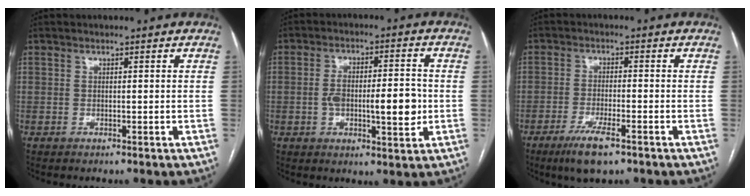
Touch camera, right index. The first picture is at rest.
{"total": 10.0, "force": [-1.2, 3.1, 9.4], "torque": [-0.158, 0.008, -0.016]}
{"total": 6.6, "force": [-4.2, 1.2, 5.0], "torque": [-0.097, -0.012, -0.069]}